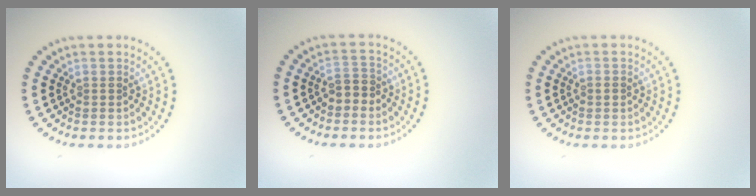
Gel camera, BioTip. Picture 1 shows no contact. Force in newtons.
{"total": 1.7, "press": 1.6, "slide": 0.7}
{"total": 0.9, "press": 0.9, "slide": 0.1}